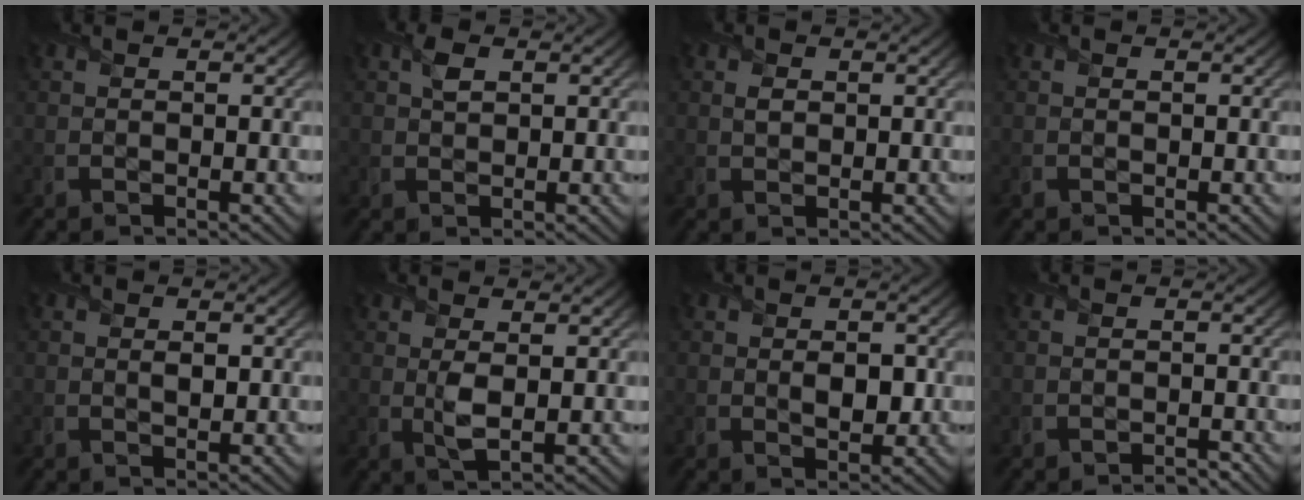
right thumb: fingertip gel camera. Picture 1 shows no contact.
{"total": 1.9, "force": [0.9, 1.0, 1.3], "torque": [-0.030, 0.007, 0.016]}
{"total": 1.0, "force": [0.4, 0.6, 0.7], "torque": [-0.020, 0.001, 0.006]}
{"total": 0.0}
{"total": 1.1, "force": [0.2, 0.4, 1.0], "torque": [-0.021, -0.002, 0.004]}
{"total": 2.5, "force": [0.6, 0.7, 2.3], "torque": [-0.054, -0.002, 0.014]}
{"total": 2.8, "force": [0.0, 1.6, 2.3], "torque": [-0.046, -0.005, -0.001]}
{"total": 0.9, "force": [-0.9, 0.0, 0.3], "torque": [-0.005, 0.003, -0.018]}